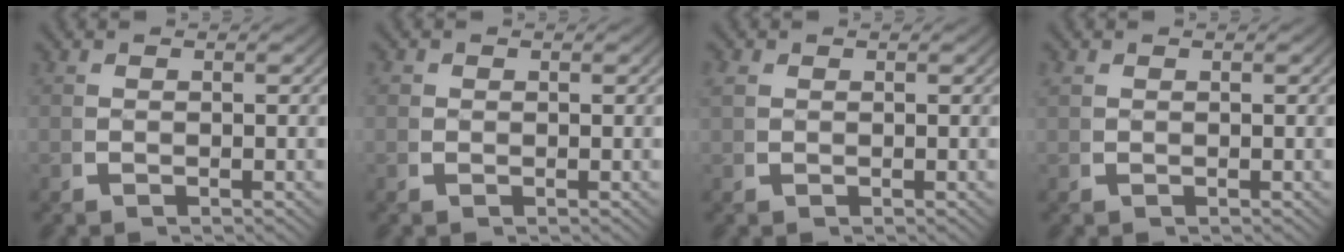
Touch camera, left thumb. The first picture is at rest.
{"total": 0.8, "force": [0.2, 0.8, 0.1], "torque": [-0.007, -0.008, 0.006]}
{"total": 0.8, "force": [0.6, 0.5, 0.2], "torque": [-0.009, -0.002, 0.018]}
{"total": 0.6, "force": [0.5, 0.2, 0.1], "torque": [-0.006, -0.003, 0.015]}